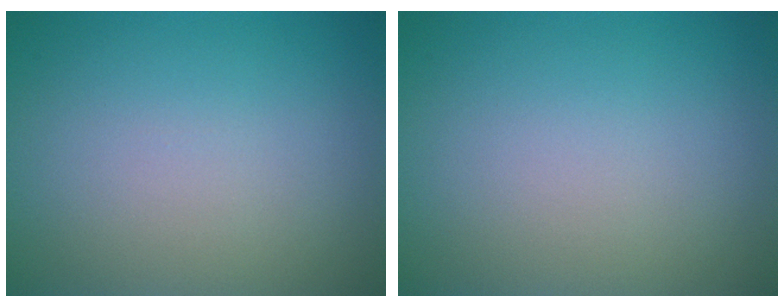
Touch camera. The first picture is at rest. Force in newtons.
{"total": 0.0}